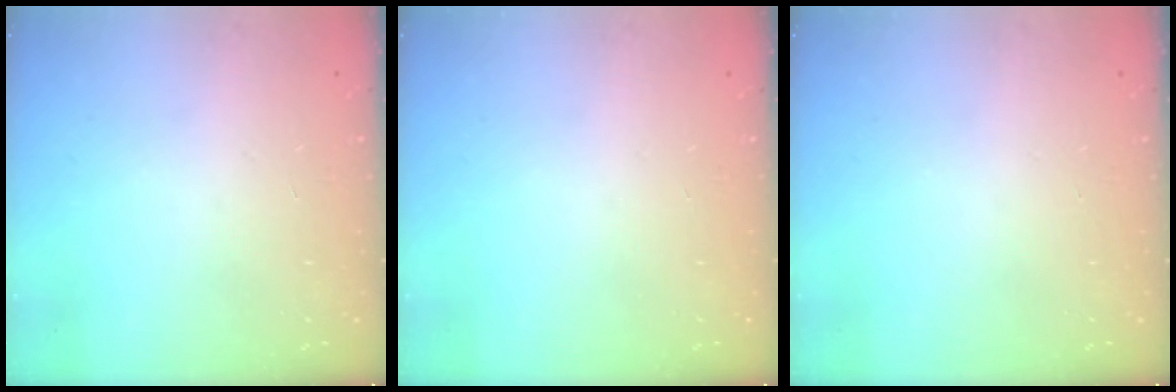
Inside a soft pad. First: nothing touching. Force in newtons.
{"total": 0.0}
{"total": 0.0}